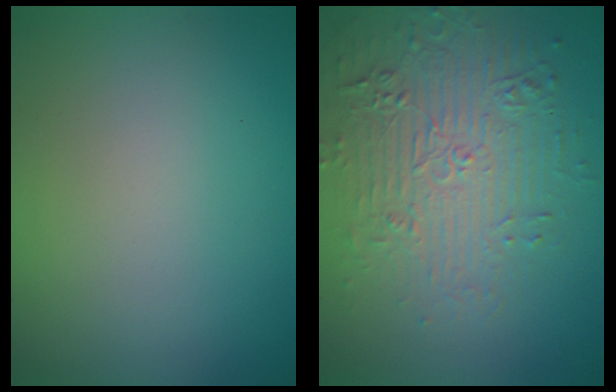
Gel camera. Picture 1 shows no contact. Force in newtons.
{"total": 4.9, "press": 4.2, "slide": 2.4}